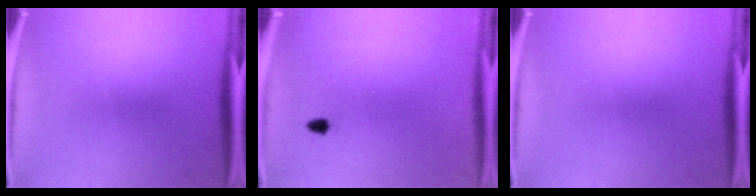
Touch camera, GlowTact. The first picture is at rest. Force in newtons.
{"total": 1.1}
{"total": 0.0}